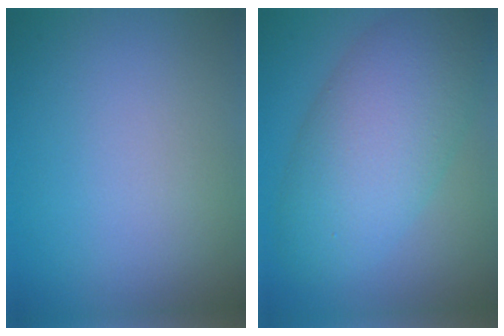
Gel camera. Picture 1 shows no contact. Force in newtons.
{"total": 8.2, "press": 8.2, "slide": 0.4}